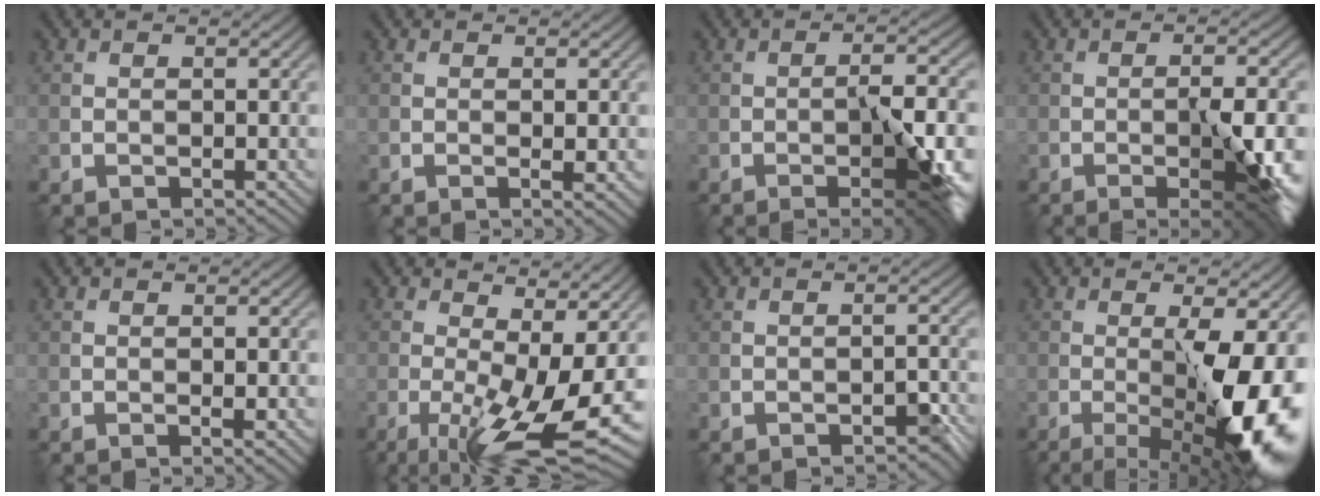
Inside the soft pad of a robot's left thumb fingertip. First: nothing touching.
{"total": 1.4, "force": [-0.1, 0.2, 1.3], "torque": [-0.024, -0.005, -0.003]}
{"total": 8.8, "force": [-3.0, 2.1, 8.0], "torque": [-0.124, -0.004, -0.040]}
{"total": 8.2, "force": [-2.5, 2.0, 7.5], "torque": [-0.119, -0.008, -0.029]}
{"total": 1.0, "force": [-0.1, 0.2, 1.0], "torque": [-0.018, -0.003, -0.003]}
{"total": 12.8, "force": [-3.0, 3.7, 11.9], "torque": [-0.204, -0.005, -0.040]}
{"total": 2.1, "force": [-1.5, 0.8, 1.3], "torque": [-0.017, 0.004, -0.019]}
{"total": 13.4, "force": [-2.8, 3.4, 12.6], "torque": [-0.171, -0.004, -0.037]}